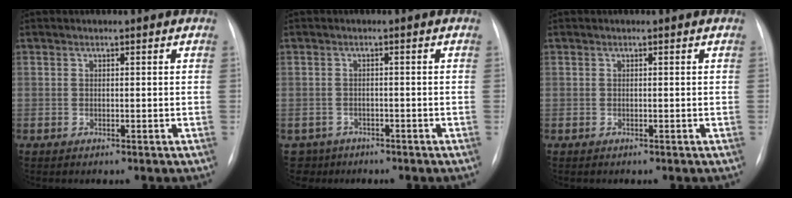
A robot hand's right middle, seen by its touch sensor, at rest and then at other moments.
{"total": 3.8, "force": [-2.7, 2.5, -0.7], "torque": [0.012, 0.003, -0.046]}
{"total": 0.0}